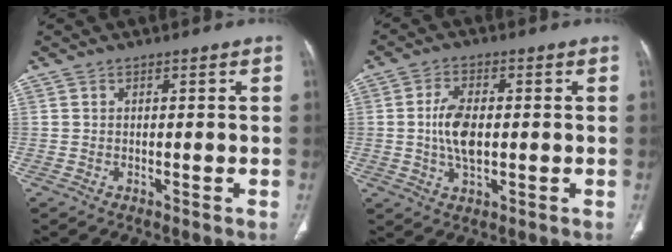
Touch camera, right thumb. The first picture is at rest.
{"total": 7.2, "force": [-0.1, 3.7, 6.2], "torque": [-0.121, 0.002, -0.002]}